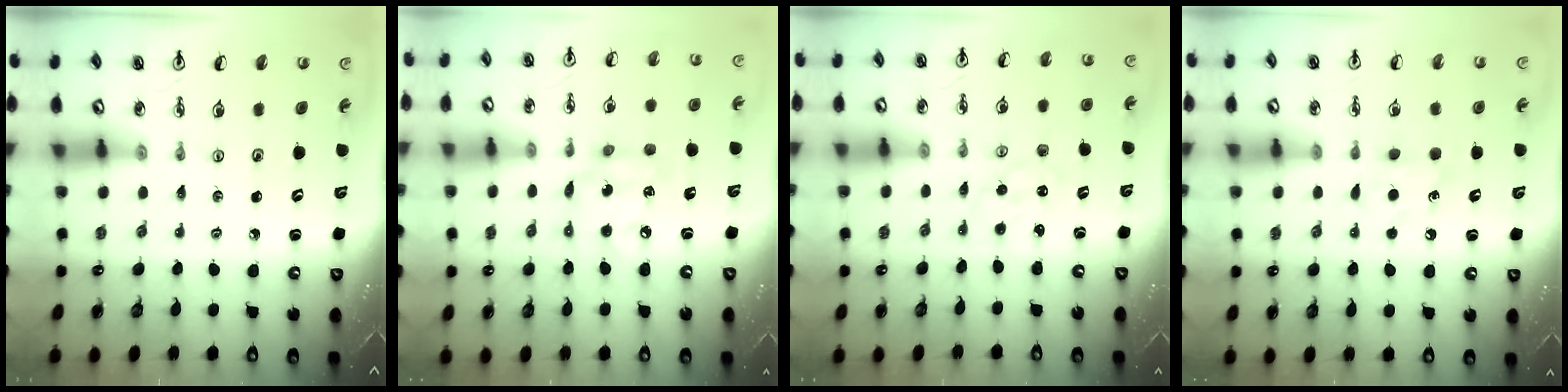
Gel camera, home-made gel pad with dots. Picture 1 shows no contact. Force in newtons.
{"total": 11.4, "press": 11.3, "slide": 1.2}
{"total": 0.0}
{"total": 5.7, "press": 5.7, "slide": 0.6}